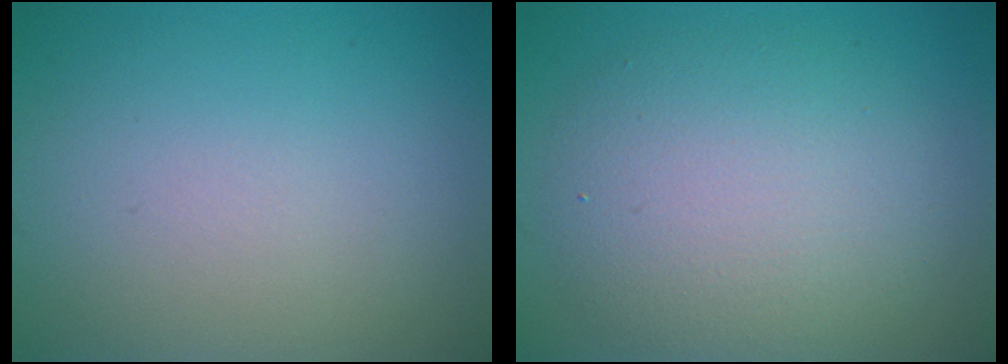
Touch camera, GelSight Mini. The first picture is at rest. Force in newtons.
{"total": 6.6, "press": 6.6, "slide": 0.4}